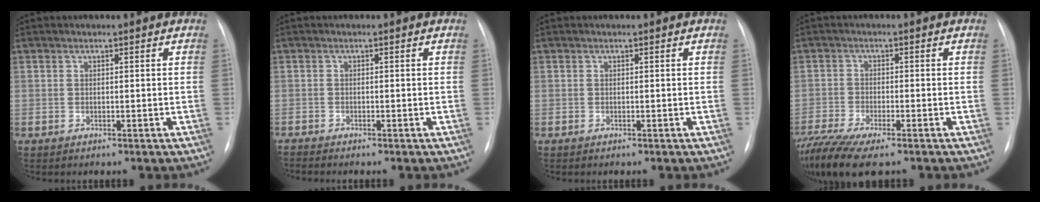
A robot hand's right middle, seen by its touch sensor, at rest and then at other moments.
{"total": 1.2, "force": [-1.1, -0.4, 0.3], "torque": [-0.006, -0.003, -0.021]}
{"total": 0.0}
{"total": 10.6, "force": [-8.2, 1.5, 6.5], "torque": [-0.126, -0.020, -0.140]}